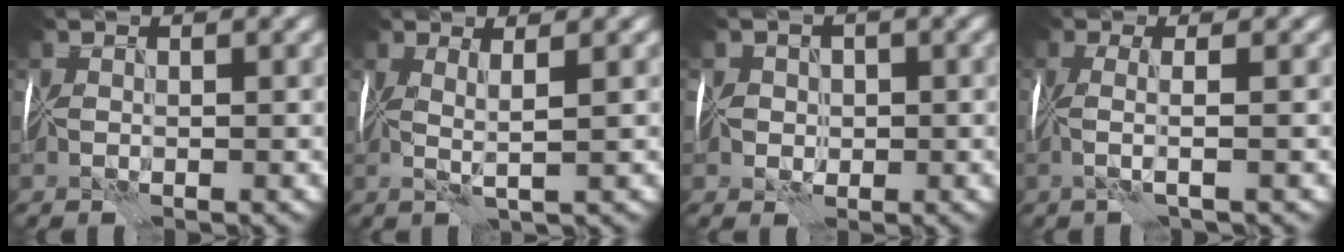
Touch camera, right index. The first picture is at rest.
{"total": 2.1, "force": [0.8, 0.2, 1.9], "torque": [-0.031, 0.001, 0.010]}
{"total": 2.4, "force": [0.0, 2.2, 1.0], "torque": [0.000, 0.006, -0.007]}
{"total": 2.4, "force": [0.0, 0.3, 2.4], "torque": [-0.041, 0.000, -0.005]}